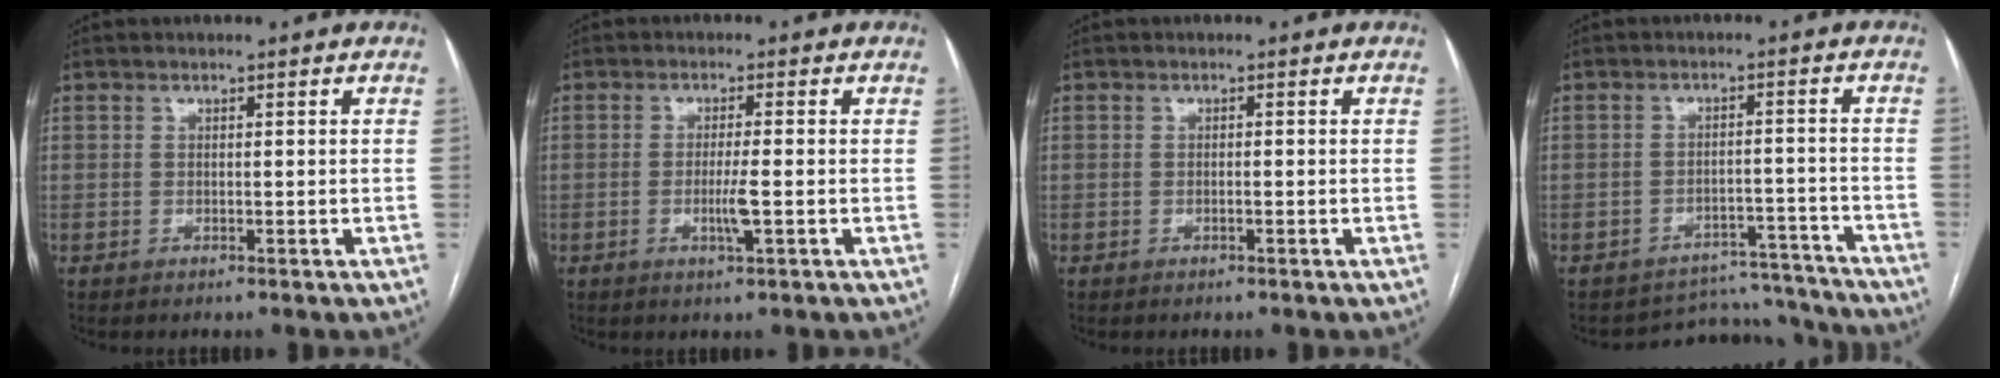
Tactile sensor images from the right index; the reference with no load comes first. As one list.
[{"total": 3.3, "force": [-0.8, -0.1, 3.2], "torque": [-0.063, -0.007, -0.015]}, {"total": 0.0}, {"total": 9.1, "force": [-8.7, 2.3, -1.8], "torque": [0.041, 0.045, -0.109]}]